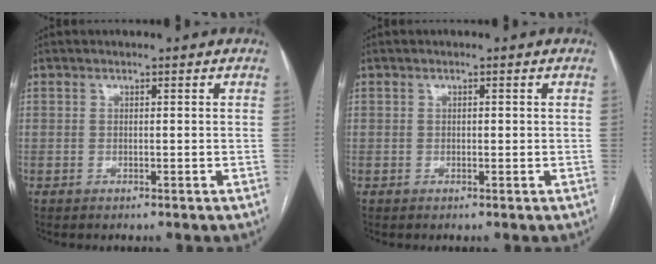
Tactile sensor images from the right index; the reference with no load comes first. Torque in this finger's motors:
{"motor_torque": [-0.17, 0.29, -0.05, 0.00]}